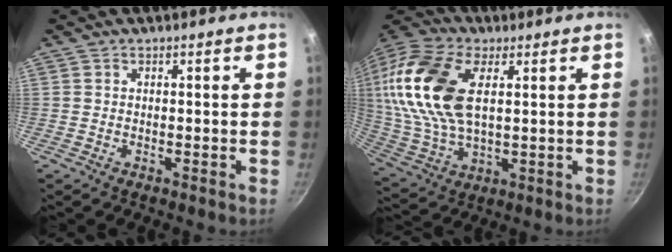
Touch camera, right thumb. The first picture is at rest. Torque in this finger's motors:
{"motor_torque": [1.89, 2.47, 1.99, -0.07, 0.29]}